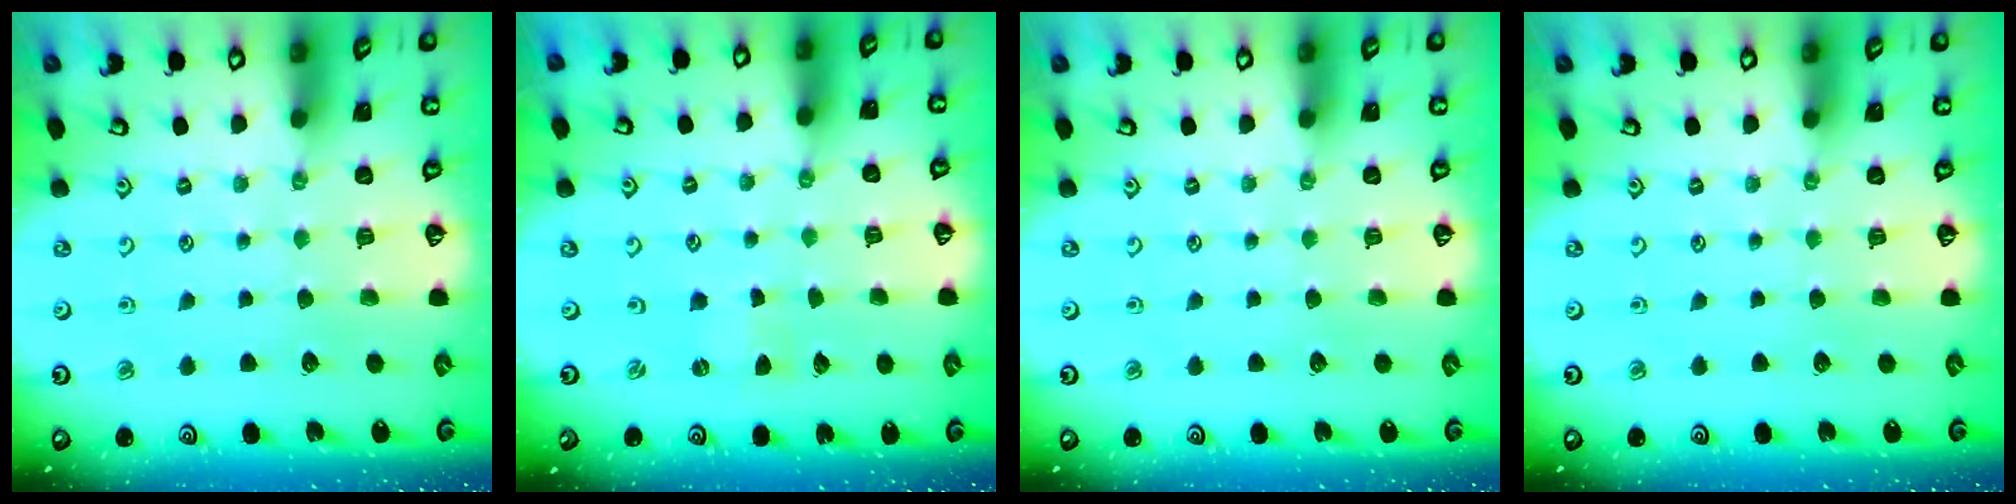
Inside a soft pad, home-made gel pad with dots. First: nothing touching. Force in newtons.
{"total": 0.0}
{"total": 0.0}
{"total": 0.0}